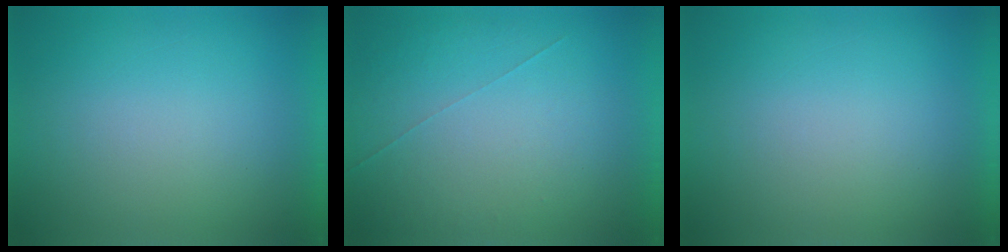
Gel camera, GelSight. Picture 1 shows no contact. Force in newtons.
{"total": 1.0}
{"total": 0.0}